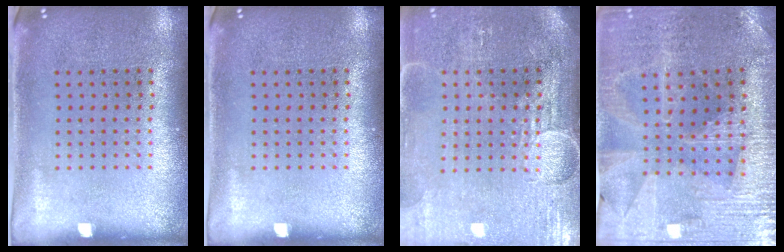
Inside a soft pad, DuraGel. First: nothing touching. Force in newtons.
{"total": 0.0}
{"total": 3.7, "press": 3.4, "slide": 1.5}
{"total": 2.3, "press": 2.3, "slide": 0.5}